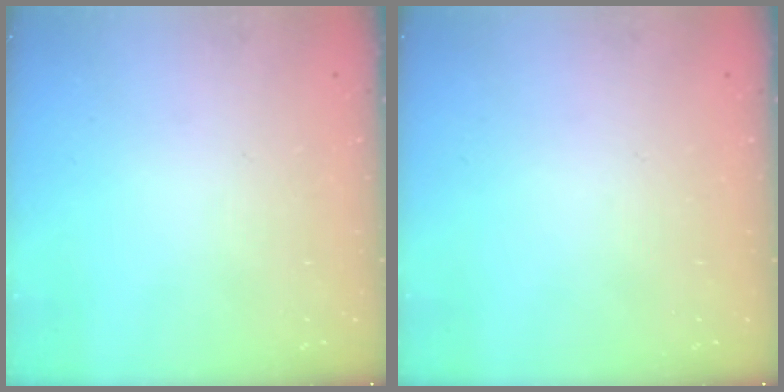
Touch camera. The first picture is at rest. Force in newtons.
{"total": 0.0}